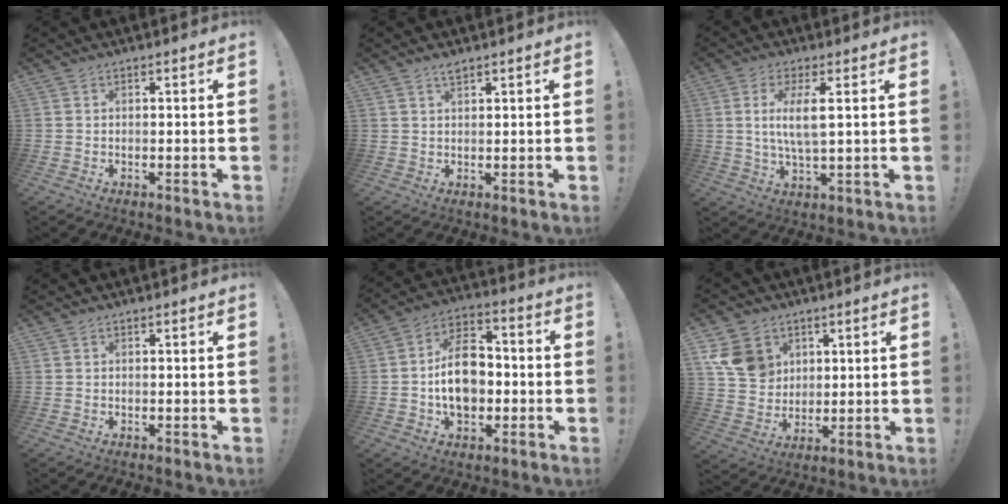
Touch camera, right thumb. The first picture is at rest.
{"total": 2.1, "force": [1.7, 0.6, 1.1], "torque": [-0.023, -0.004, 0.031]}
{"total": 7.7, "force": [2.0, 2.1, 7.2], "torque": [-0.129, -0.006, 0.029]}
{"total": 0.0}
{"total": 14.7, "force": [-1.5, 10.5, 10.1], "torque": [-0.173, 0.018, -0.028]}
{"total": 12.2, "force": [5.2, 10.1, 4.6], "torque": [-0.074, -0.017, 0.107]}